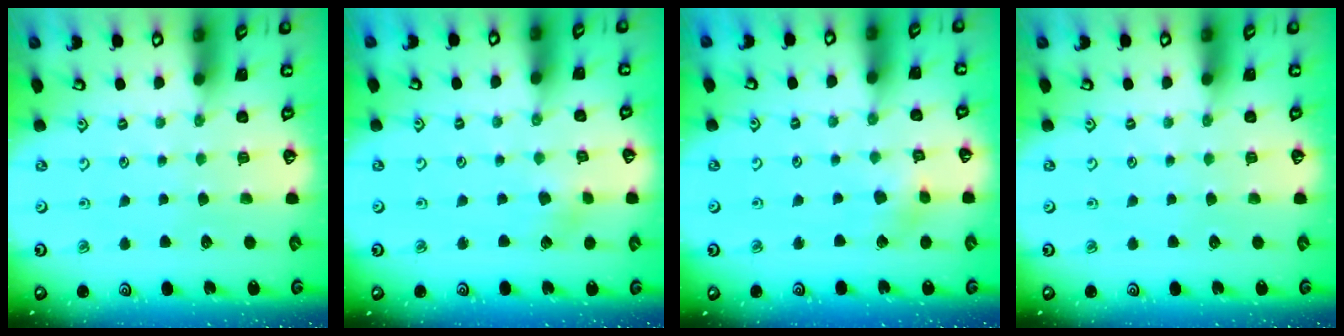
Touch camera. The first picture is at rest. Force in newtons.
{"total": 3.3, "press": 3.3, "slide": 0.3}
{"total": 4.4, "press": 4.3, "slide": 0.5}
{"total": 0.0}